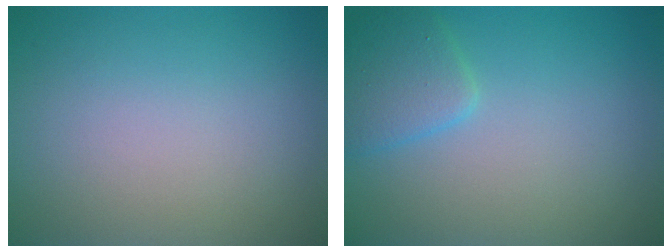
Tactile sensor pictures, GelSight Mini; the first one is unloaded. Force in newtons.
{"total": 2.6, "press": 2.6, "slide": 0.2}